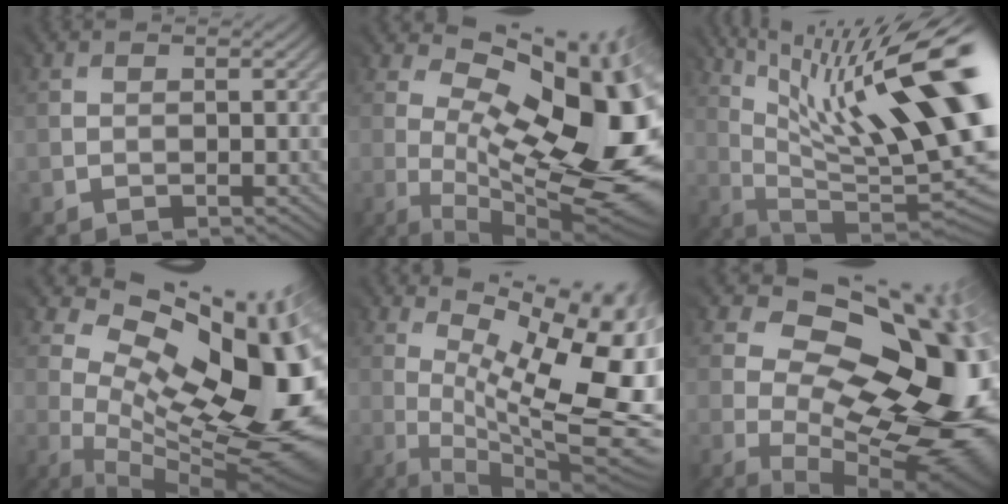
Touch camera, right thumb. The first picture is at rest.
{"total": 17.8, "force": [1.6, 7.5, 16.0], "torque": [-0.218, -0.001, 0.036]}
{"total": 18.9, "force": [7.2, 5.1, 16.7], "torque": [-0.232, 0.021, 0.134]}
{"total": 17.1, "force": [3.6, 7.9, 14.7], "torque": [-0.203, 0.003, 0.081]}
{"total": 17.3, "force": [2.1, 6.2, 16.0], "torque": [-0.218, 0.012, 0.062]}
{"total": 19.4, "force": [1.6, 11.3, 15.7], "torque": [-0.194, -0.008, 0.066]}